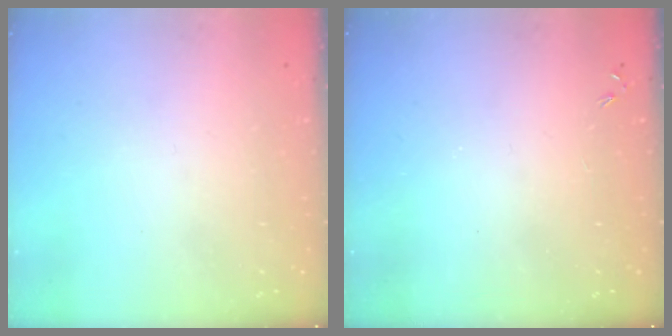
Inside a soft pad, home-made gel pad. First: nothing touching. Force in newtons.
{"total": 0.0}